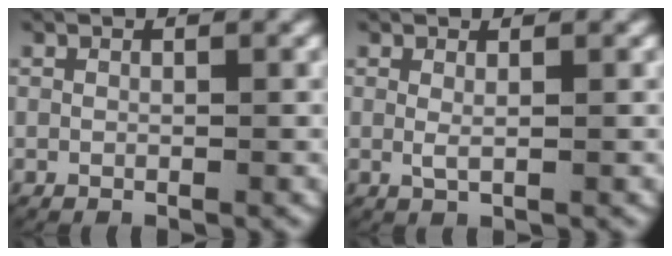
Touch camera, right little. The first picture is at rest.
{"total": 0.8, "force": [0.3, 0.0, 0.8], "torque": [-0.020, -0.008, 0.010]}